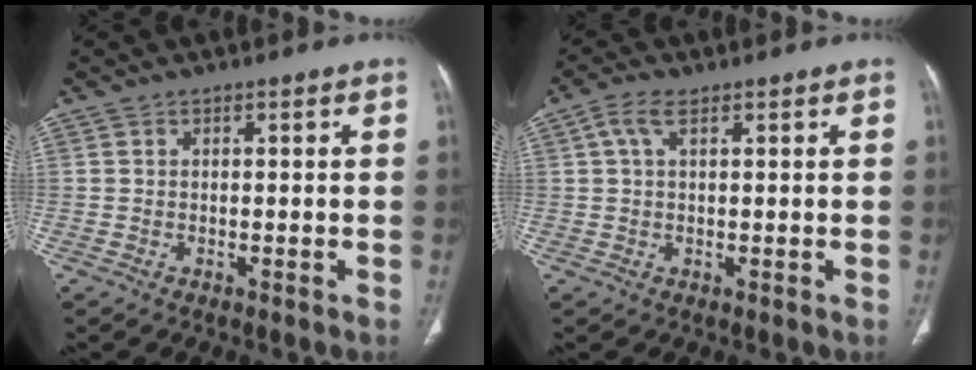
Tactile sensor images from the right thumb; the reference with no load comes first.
{"total": 3.4, "force": [1.4, 1.6, 2.7], "torque": [-0.062, 0.013, 0.030]}